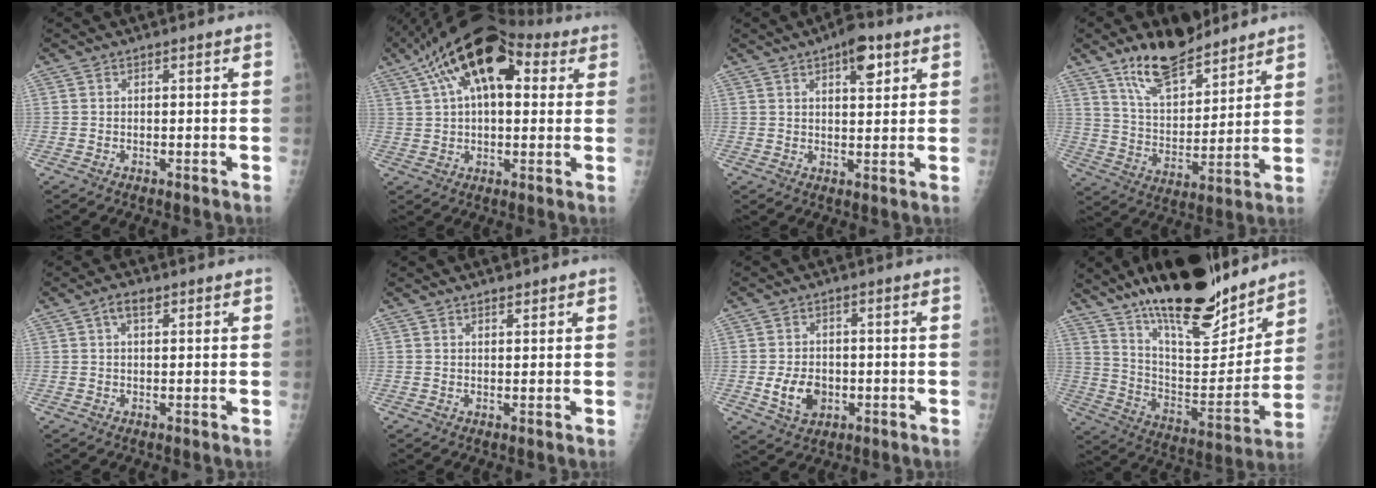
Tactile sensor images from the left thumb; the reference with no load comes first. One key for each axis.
{"total": 18.5, "fx": 7.6, "fy": 9.4, "fz": 14.0, "tx": -0.222, "ty": 0.029, "tz": 0.119}
{"total": 6.6, "fx": 3.5, "fy": 2.8, "fz": 4.9, "tx": -0.052, "ty": -0.014, "tz": 0.045}
{"total": 14.9, "fx": 11.3, "fy": 5.9, "fz": 7.7, "tx": -0.095, "ty": -0.070, "tz": 0.203}
{"total": 2.9, "fx": 1.5, "fy": 1.4, "fz": 2.1, "tx": -0.031, "ty": -0.001, "tz": 0.024}
{"total": 1.9, "fx": 1.6, "fy": 0.6, "fz": 0.8, "tx": -0.004, "ty": -0.010, "tz": 0.024}
{"total": 6.2, "fx": -1.0, "fy": 4.7, "fz": 3.9, "tx": -0.051, "ty": -0.002, "tz": -0.009}
{"total": 26.5, "fx": 19.9, "fy": 8.0, "fz": 15.5, "tx": -0.209, "ty": -0.090, "tz": 0.324}